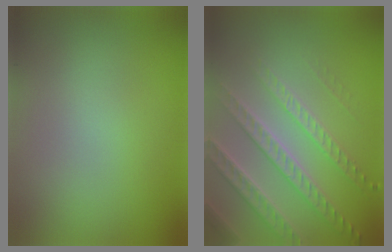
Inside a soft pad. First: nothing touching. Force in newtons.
{"total": 4.3, "press": 4.2, "slide": 1.1}